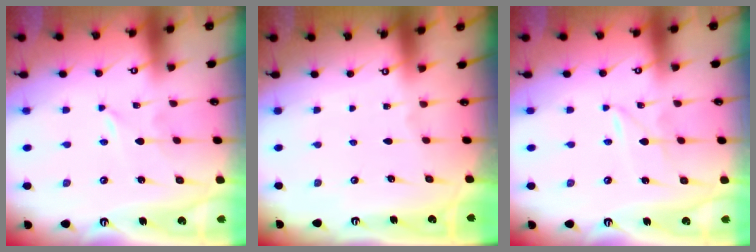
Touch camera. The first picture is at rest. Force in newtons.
{"total": 0.0}
{"total": 2.7, "press": 2.7, "slide": 0.2}